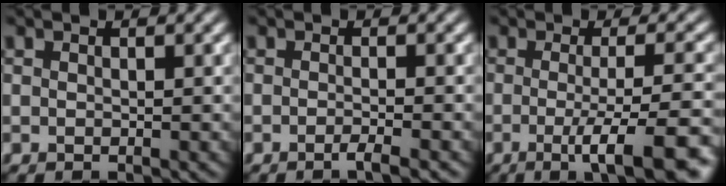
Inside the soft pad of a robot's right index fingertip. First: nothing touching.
{"total": 1.8, "force": [-0.9, 0.3, 1.5], "torque": [-0.017, 0.000, -0.022]}
{"total": 8.7, "force": [-3.1, 2.0, 7.9], "torque": [-0.098, -0.004, -0.046]}